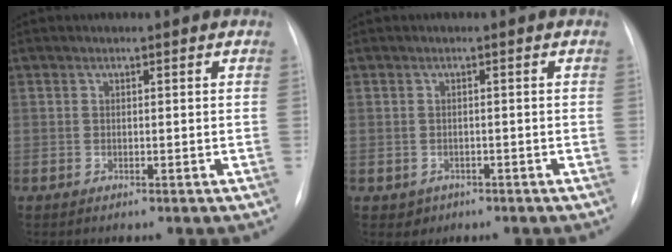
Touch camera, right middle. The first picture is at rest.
{"total": 1.7, "force": [-0.8, 1.5, 0.1], "torque": [-0.001, 0.006, -0.006]}